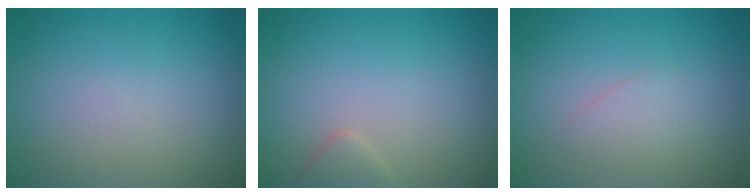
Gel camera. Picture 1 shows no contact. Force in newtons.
{"total": 1.2, "press": 1.2, "slide": 0.1}
{"total": 1.4, "press": 1.4, "slide": 0.1}